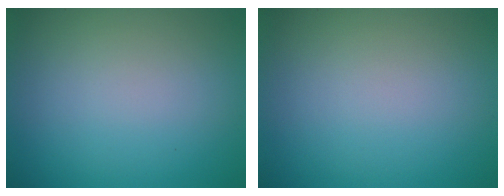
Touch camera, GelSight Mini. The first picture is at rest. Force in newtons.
{"total": 0.0}